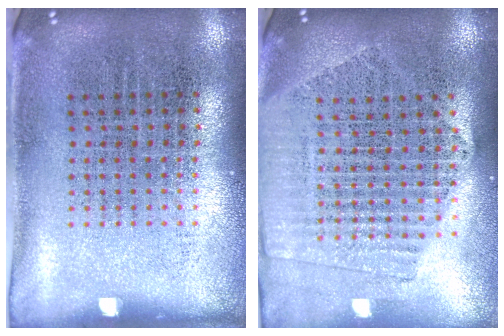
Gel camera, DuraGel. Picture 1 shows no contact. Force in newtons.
{"total": 2.1, "press": 1.9, "slide": 0.9}